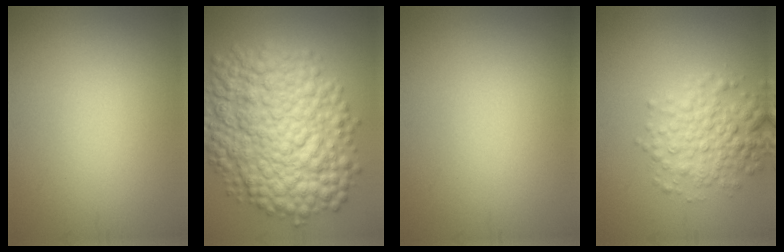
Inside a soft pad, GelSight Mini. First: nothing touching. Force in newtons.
{"total": 12.0, "press": 12.0, "slide": 0.1}
{"total": 0.0}
{"total": 4.4, "press": 4.4, "slide": 0.0}